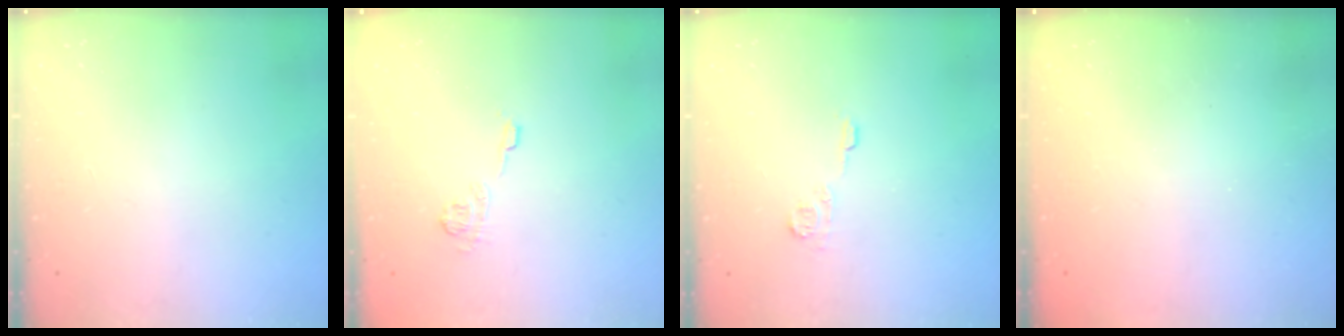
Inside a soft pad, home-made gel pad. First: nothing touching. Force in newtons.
{"total": 8.0, "press": 7.9, "slide": 1.0}
{"total": 5.6, "press": 5.6, "slide": 0.7}
{"total": 2.4, "press": 2.3, "slide": 0.8}